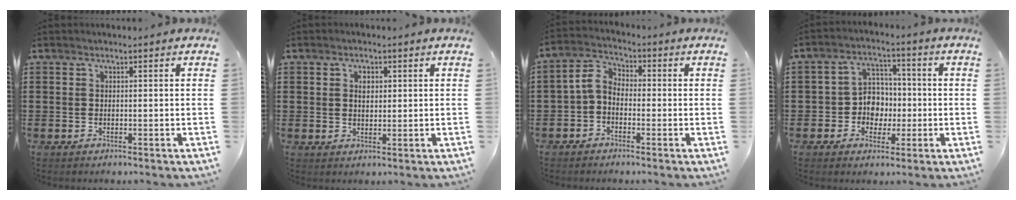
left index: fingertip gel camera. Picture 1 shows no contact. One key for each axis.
{"total": 1.9, "fx": 0.8, "fy": 1.2, "fz": 1.3, "tx": -0.020, "ty": 0.004, "tz": 0.012}
{"total": 3.9, "fx": -1.5, "fy": 2.5, "fz": 2.6, "tx": -0.073, "ty": 0.008, "tz": -0.037}
{"total": 5.7, "fx": -1.1, "fy": 5.2, "fz": 2.0, "tx": -0.045, "ty": 0.015, "tz": -0.023}